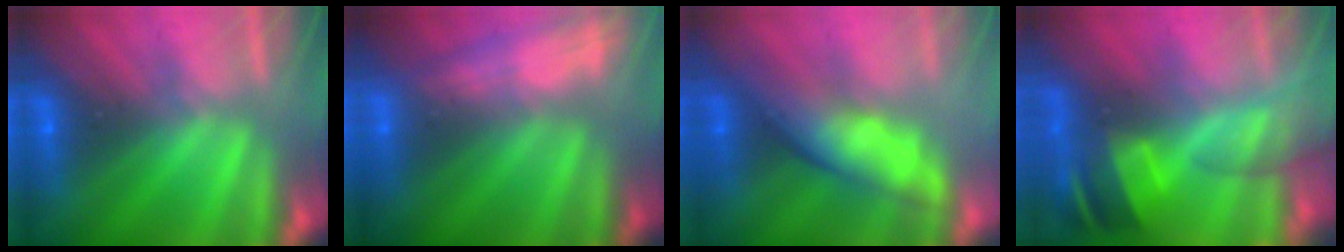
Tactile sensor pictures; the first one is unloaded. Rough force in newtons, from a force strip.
{"total": 2.6}
{"total": 3.7}
{"total": 7.3}